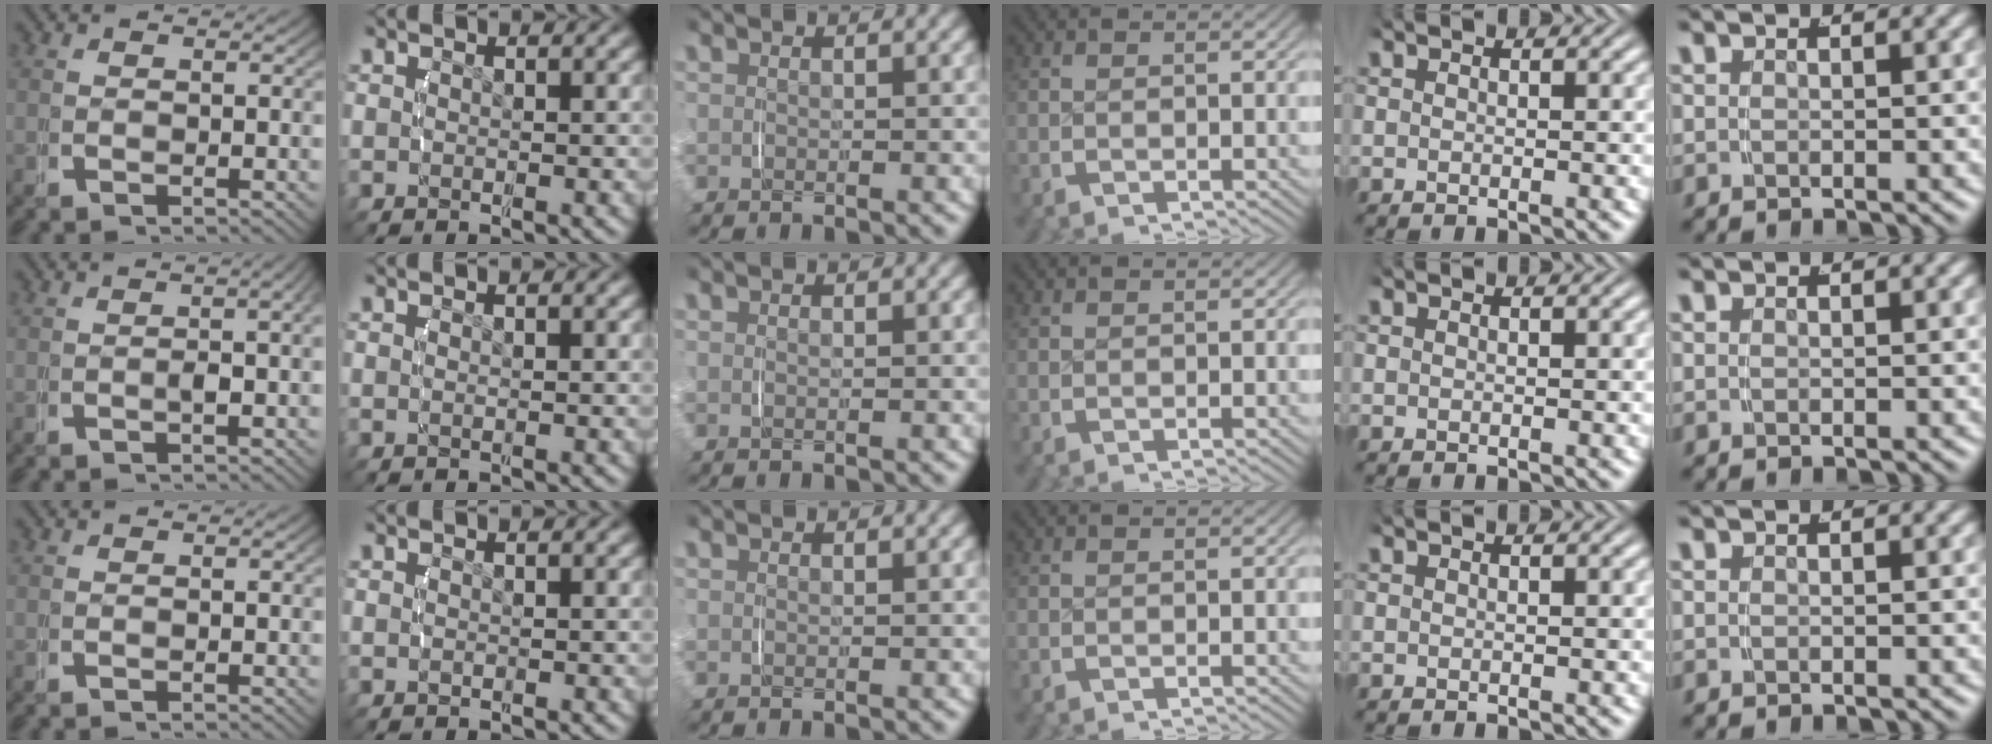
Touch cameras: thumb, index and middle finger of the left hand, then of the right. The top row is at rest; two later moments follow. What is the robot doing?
{"motion": "lift_and_place", "object": "jewelry box"}